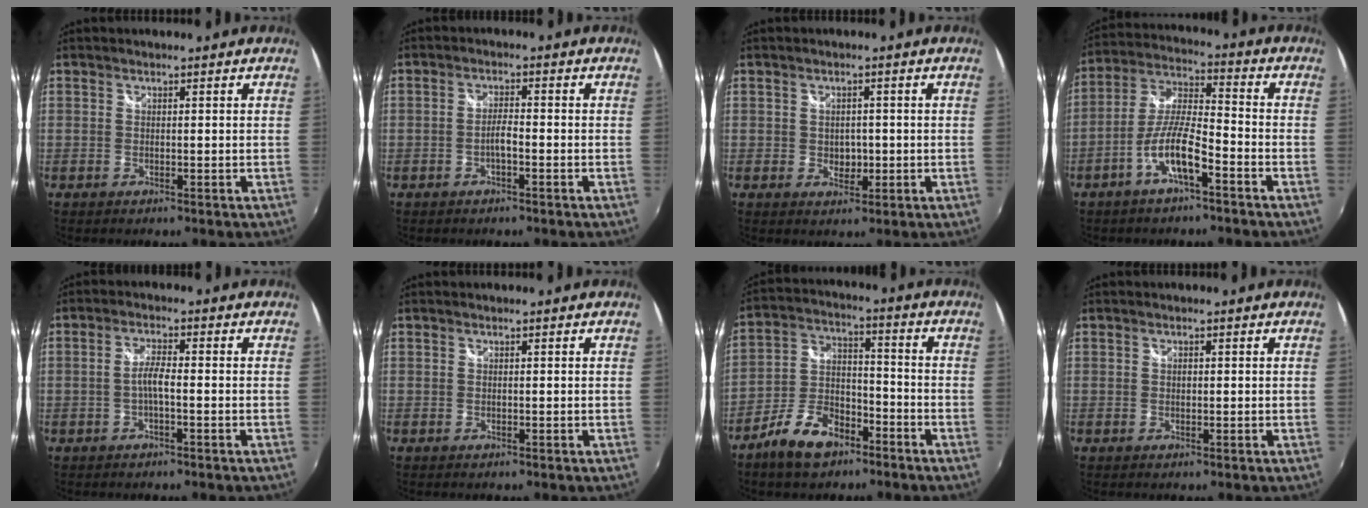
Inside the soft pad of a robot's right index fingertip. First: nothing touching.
{"total": 2.2, "force": [-1.2, 0.4, 1.8], "torque": [-0.038, 0.006, -0.023]}
{"total": 2.9, "force": [-0.4, 2.4, 1.5], "torque": [-0.022, -0.001, -0.005]}
{"total": 9.3, "force": [-5.1, 1.8, 7.6], "torque": [-0.166, 0.006, -0.096]}
{"total": 2.9, "force": [-1.0, 0.3, 2.7], "torque": [-0.057, 0.006, -0.020]}
{"total": 0.0}
{"total": 10.8, "force": [-7.2, 5.6, 5.9], "torque": [-0.123, 0.014, -0.128]}
{"total": 0.6, "force": [0.1, 0.4, 0.4], "torque": [-0.007, 0.001, 0.001]}